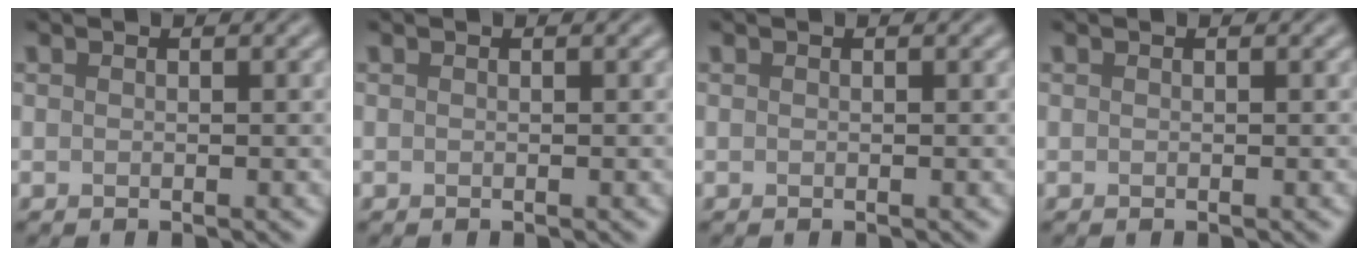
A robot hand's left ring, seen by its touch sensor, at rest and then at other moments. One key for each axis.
{"total": 0.0}
{"total": 0.0}
{"total": 0.0}